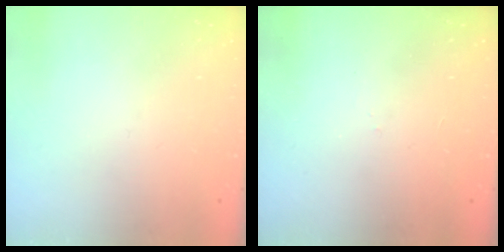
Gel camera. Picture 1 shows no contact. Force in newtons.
{"total": 5.6, "press": 5.6, "slide": 0.7}